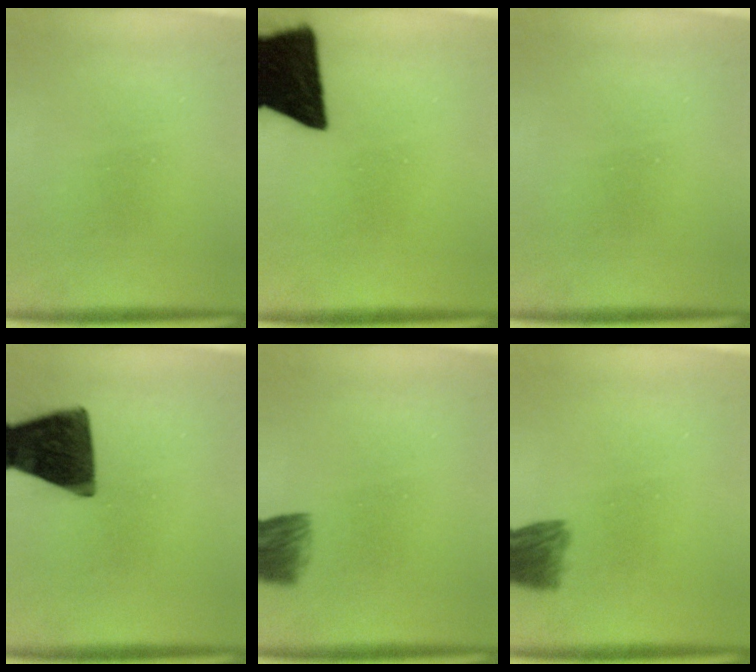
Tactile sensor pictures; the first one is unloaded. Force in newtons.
{"total": 18.0}
{"total": 0.0}
{"total": 14.9}
{"total": 4.8}
{"total": 5.3}